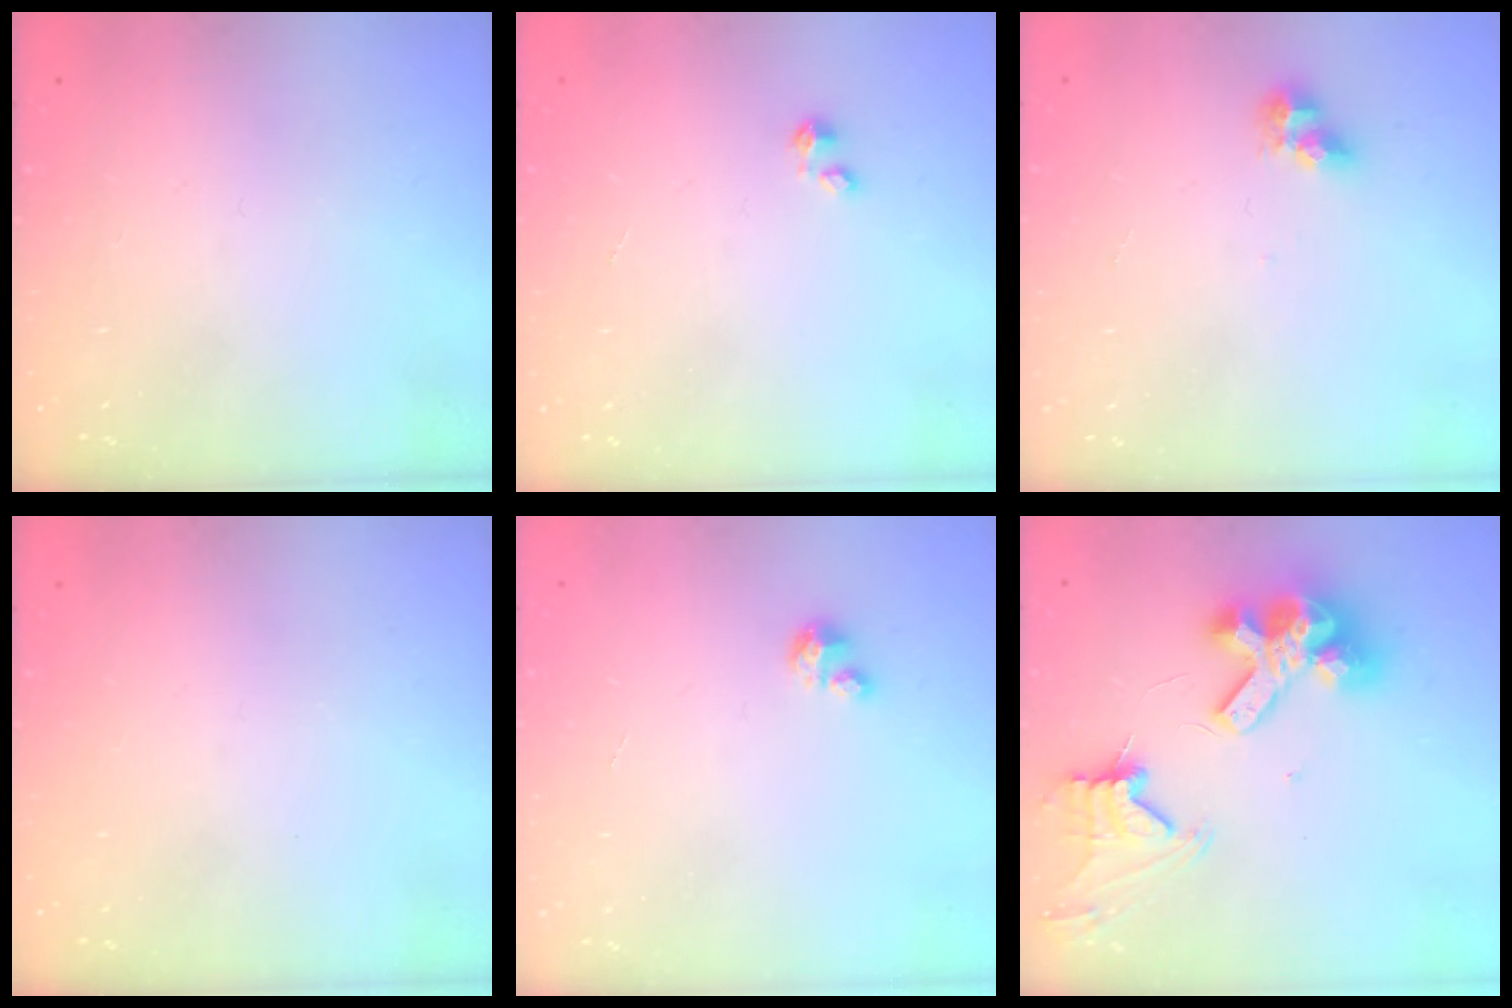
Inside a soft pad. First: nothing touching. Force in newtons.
{"total": 0.0}
{"total": 6.0, "press": 6.0, "slide": 0.1}
{"total": 0.0}
{"total": 3.3, "press": 3.3, "slide": 0.2}
{"total": 15.0, "press": 14.9, "slide": 1.8}